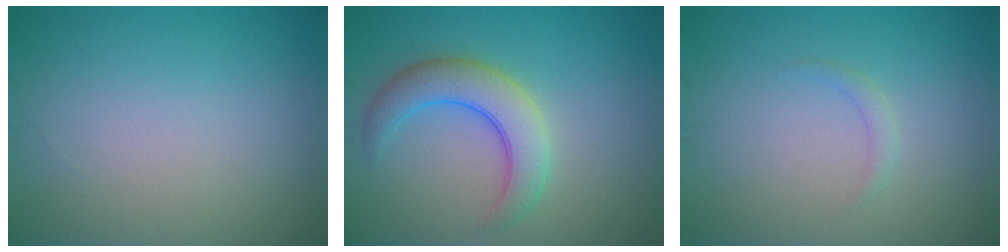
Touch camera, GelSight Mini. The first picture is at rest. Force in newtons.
{"total": 5.0, "press": 5.0, "slide": 0.3}
{"total": 0.8, "press": 0.8, "slide": 0.0}